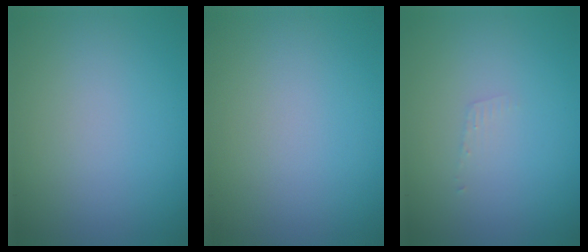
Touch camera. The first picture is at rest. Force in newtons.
{"total": 0.0}
{"total": 0.7, "press": 0.7, "slide": 0.1}